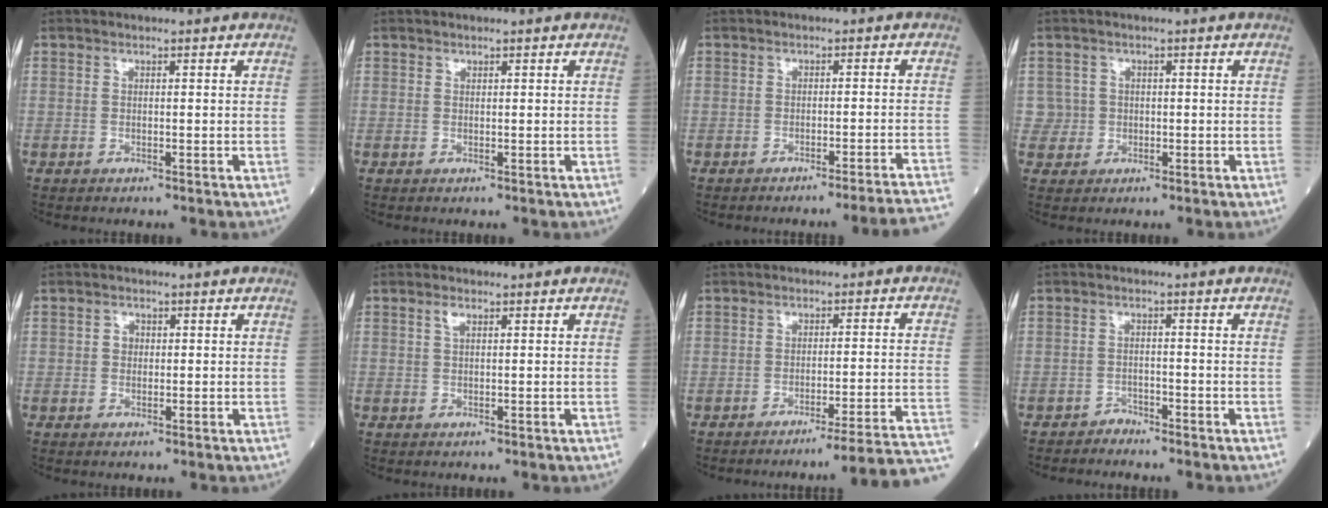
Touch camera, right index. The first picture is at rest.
{"total": 0.0}
{"total": 10.5, "force": [-9.7, -2.6, 2.8], "torque": [-0.005, -0.020, -0.116]}
{"total": 2.4, "force": [0.1, 2.4, -0.4], "torque": [0.019, 0.007, -0.002]}
{"total": 1.4, "force": [0.2, 1.2, 0.7], "torque": [-0.010, 0.003, 0.002]}
{"total": 1.2, "force": [0.7, 0.5, 0.9], "torque": [-0.019, 0.004, 0.013]}
{"total": 12.4, "force": [-10.8, -2.5, 5.5], "torque": [-0.019, -0.001, -0.134]}
{"total": 1.5, "force": [-1.4, 0.3, -0.3], "torque": [0.010, 0.000, -0.025]}